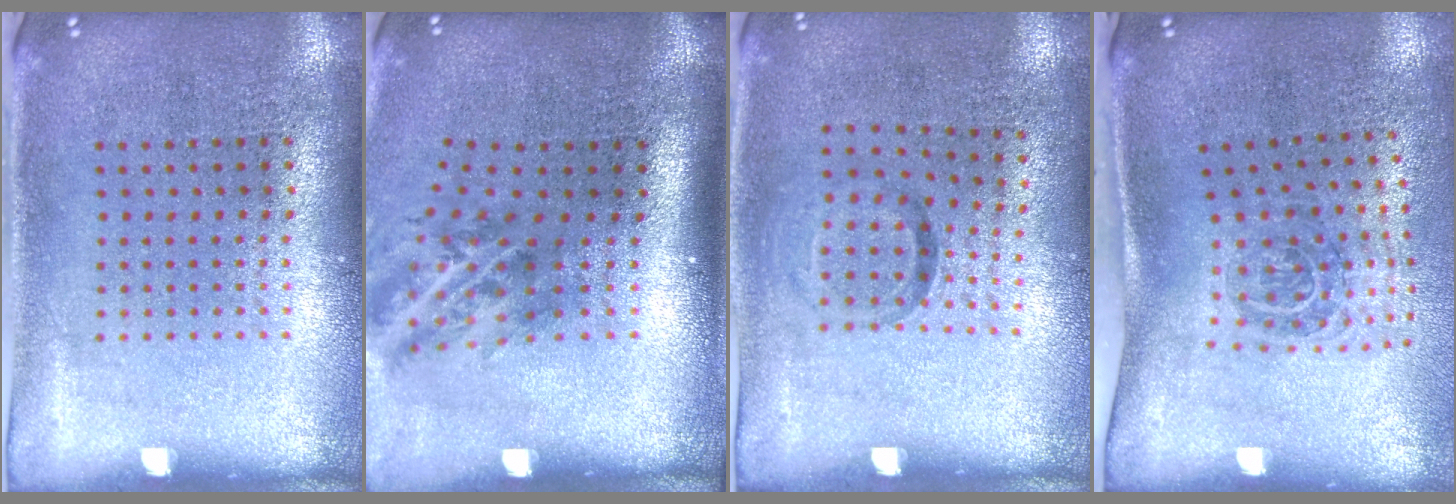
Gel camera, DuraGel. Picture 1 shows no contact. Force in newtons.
{"total": 1.7, "press": 1.1, "slide": 1.3}
{"total": 0.9, "press": 0.6, "slide": 0.8}
{"total": 1.9, "press": 1.2, "slide": 1.5}